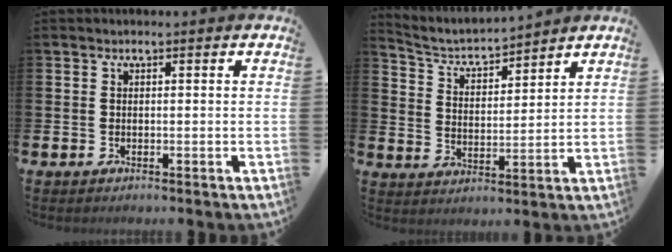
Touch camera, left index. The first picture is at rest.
{"total": 4.0, "force": [3.9, 0.7, 0.7], "torque": [-0.037, -0.032, 0.063]}